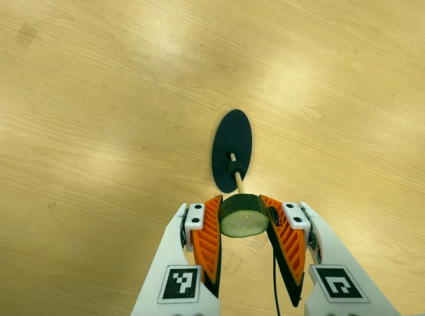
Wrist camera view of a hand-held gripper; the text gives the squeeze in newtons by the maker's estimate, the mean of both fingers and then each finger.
{"total": 11.8, "left": 11.2, "right": 12.4}